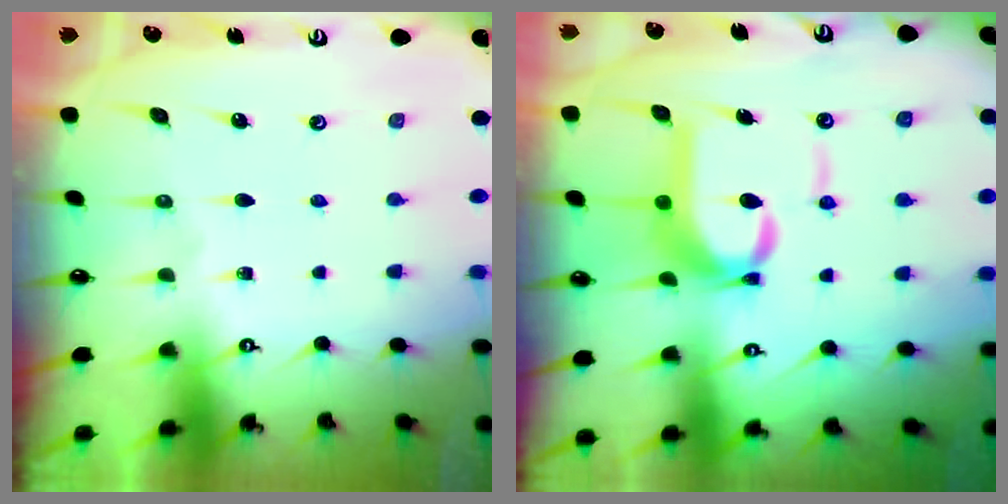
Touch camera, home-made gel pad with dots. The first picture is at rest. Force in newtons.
{"total": 8.2, "press": 8.1, "slide": 1.2}